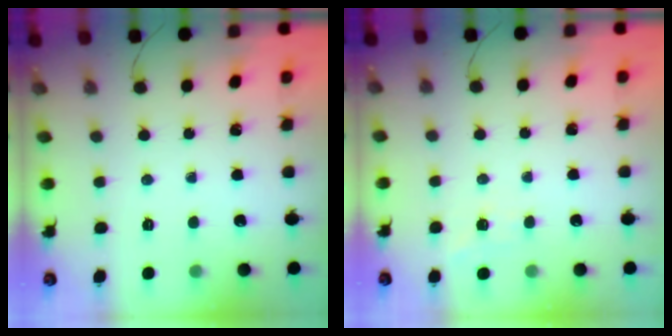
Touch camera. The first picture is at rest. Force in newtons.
{"total": 3.3, "press": 2.8, "slide": 1.7}